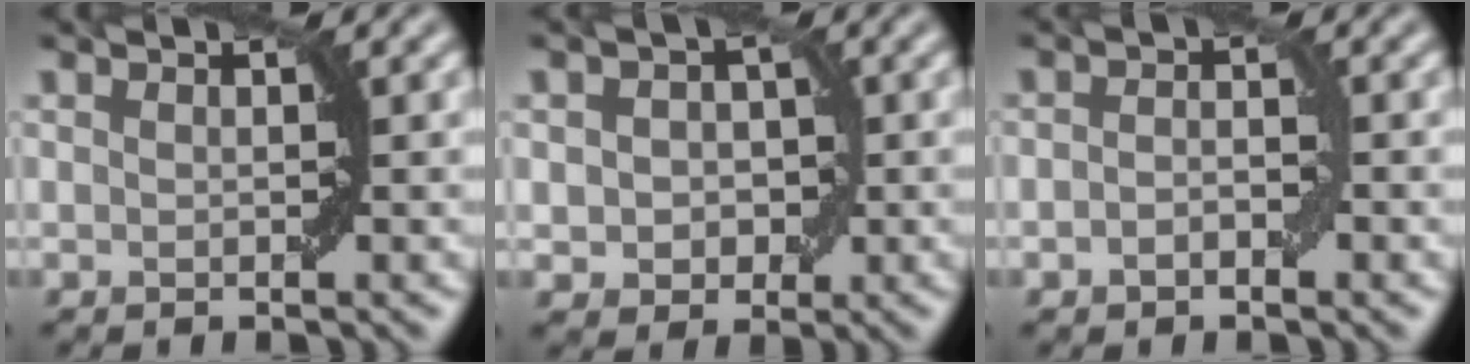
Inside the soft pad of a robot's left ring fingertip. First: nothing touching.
{"total": 3.2, "force": [-0.1, 2.6, 1.9], "torque": [-0.025, -0.002, -0.003]}
{"total": 1.6, "force": [-0.6, 0.9, 1.2], "torque": [-0.022, 0.003, -0.013]}